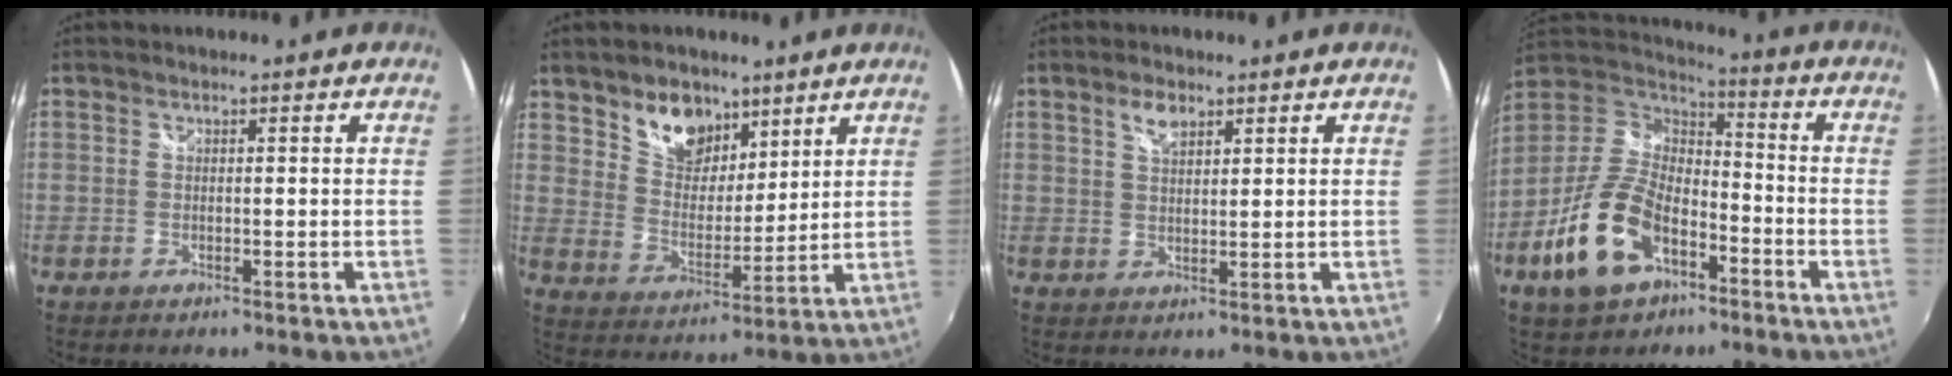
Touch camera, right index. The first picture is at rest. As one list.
[{"total": 10.6, "force": [7.1, 6.6, 4.4], "torque": [-0.074, 0.009, 0.132]}, {"total": 3.6, "force": [2.2, 1.7, 2.2], "torque": [-0.038, 0.005, 0.039]}, {"total": 17.1, "force": [-7.9, 9.5, 11.8], "torque": [-0.257, -0.006, -0.139]}]